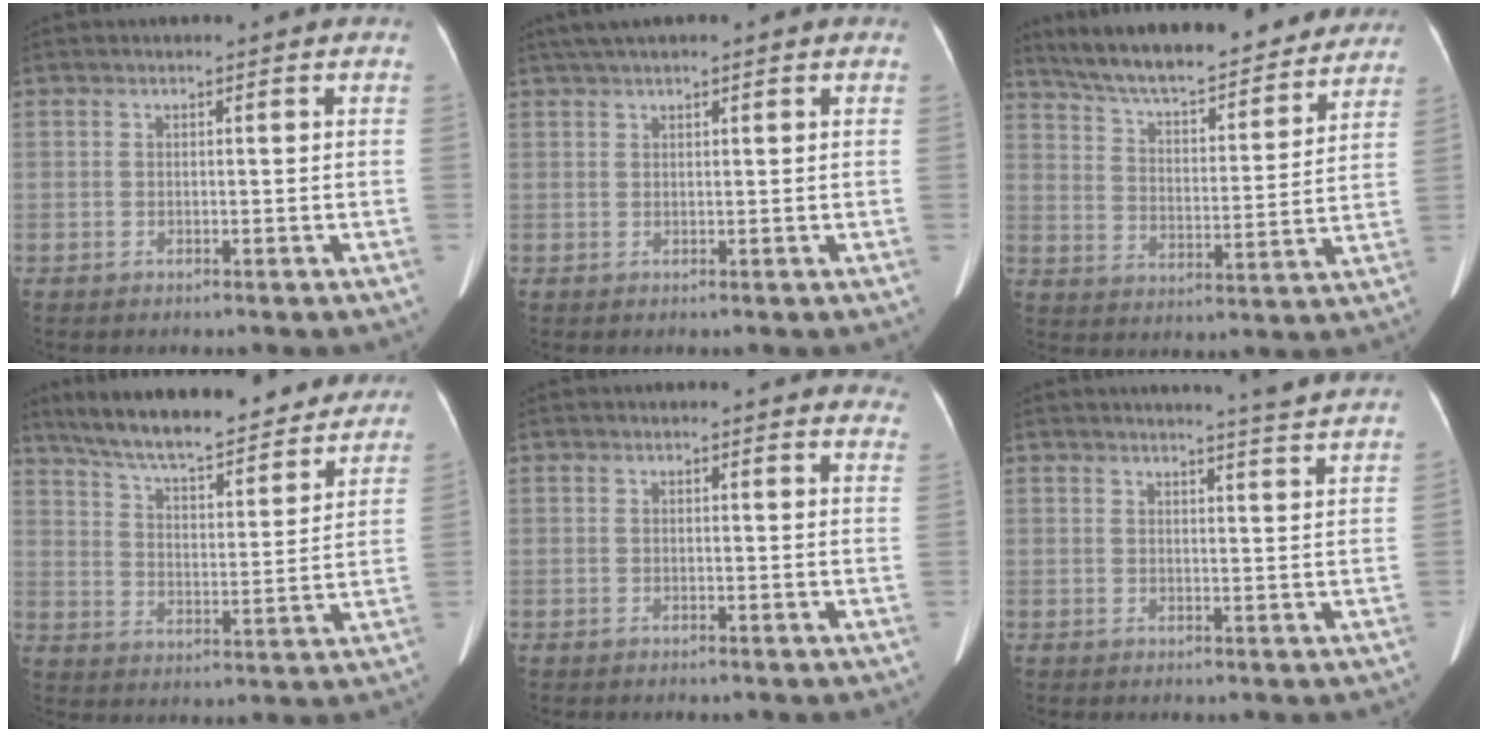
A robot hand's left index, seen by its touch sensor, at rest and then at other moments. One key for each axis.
{"total": 4.4, "fx": 3.3, "fy": 0.6, "fz": 2.9, "tx": -0.049, "ty": 0.033, "tz": 0.055}
{"total": 23.1, "fx": 20.7, "fy": 4.7, "fz": 9.2, "tx": -0.145, "ty": 0.002, "tz": 0.288}
{"total": 24.2, "fx": 21.3, "fy": 5.0, "fz": 10.2, "tx": -0.158, "ty": -0.003, "tz": 0.291}
{"total": 7.2, "fx": 6.8, "fy": 1.5, "fz": 1.5, "tx": 0.015, "ty": -0.015, "tz": 0.041}
{"total": 6.1, "fx": 5.7, "fy": -1.4, "fz": 1.6, "tx": -0.030, "ty": -0.016, "tz": 0.058}